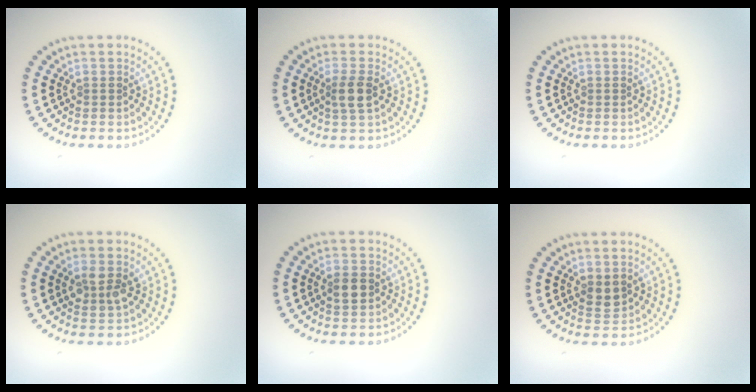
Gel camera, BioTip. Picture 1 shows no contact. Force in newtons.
{"total": 2.1, "press": 1.9, "slide": 1.0}
{"total": 0.0}
{"total": 2.4, "press": 2.4, "slide": 0.4}
{"total": 2.0, "press": 2.0, "slide": 0.2}
{"total": 1.8, "press": 1.7, "slide": 0.4}